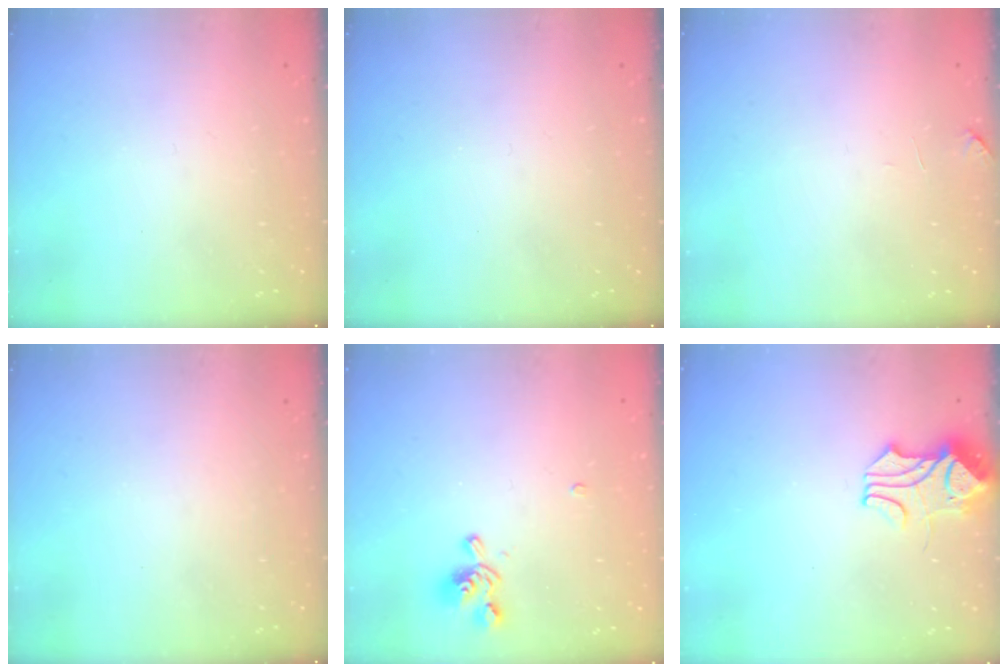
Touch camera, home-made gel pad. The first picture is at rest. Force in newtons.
{"total": 0.0}
{"total": 1.0, "press": 0.8, "slide": 0.6}
{"total": 0.0}
{"total": 1.1, "press": 0.1, "slide": 1.1}
{"total": 1.8, "press": 1.6, "slide": 0.7}